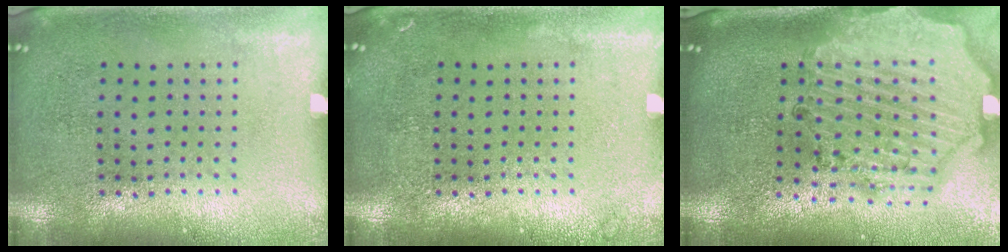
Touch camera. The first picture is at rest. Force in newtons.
{"total": 0.5, "press": 0.5, "slide": 0.1}
{"total": 2.9, "press": 2.6, "slide": 1.2}